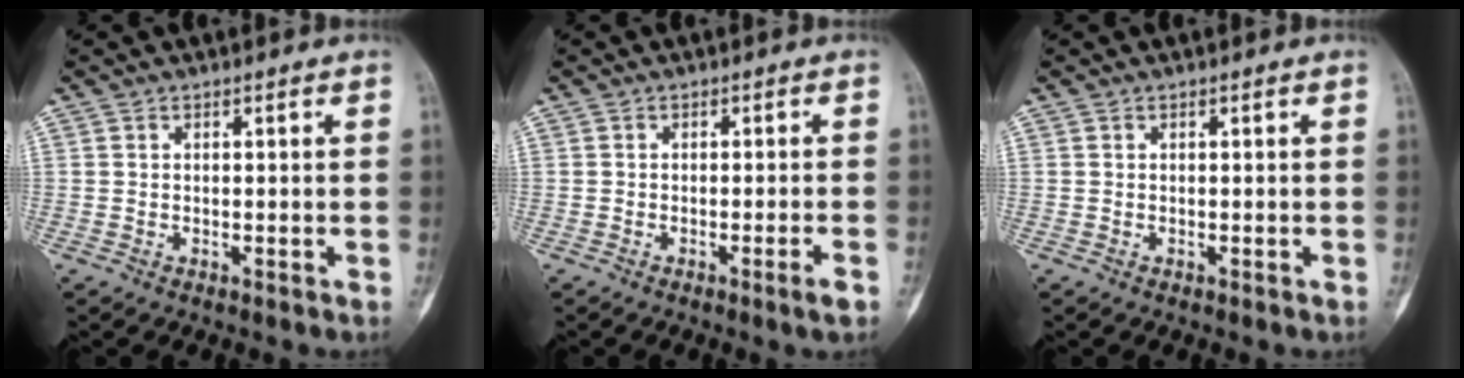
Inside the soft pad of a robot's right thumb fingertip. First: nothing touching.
{"total": 2.4, "force": [-1.4, -0.2, 2.0], "torque": [-0.031, -0.001, -0.023]}
{"total": 0.0}